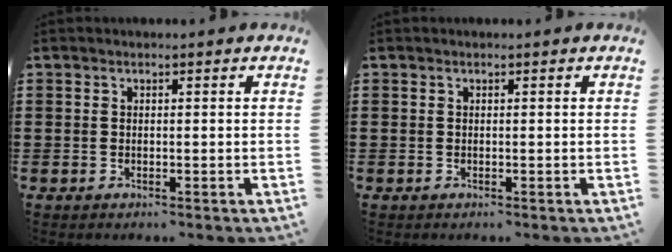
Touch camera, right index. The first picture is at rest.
{"total": 0.0}